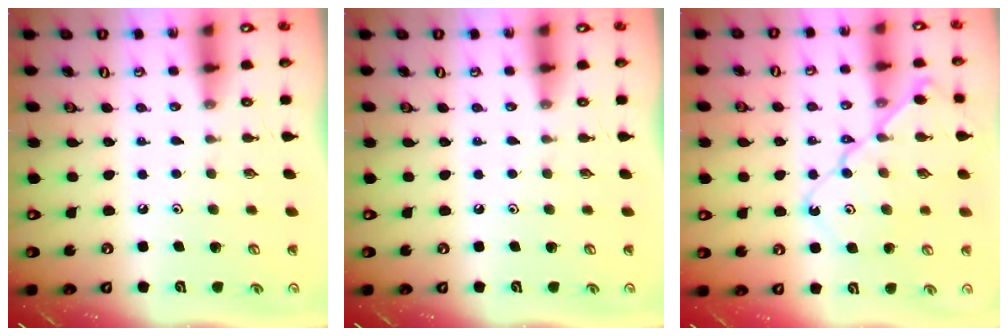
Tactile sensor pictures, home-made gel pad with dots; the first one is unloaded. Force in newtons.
{"total": 0.0}
{"total": 14.0, "press": 13.9, "slide": 1.5}